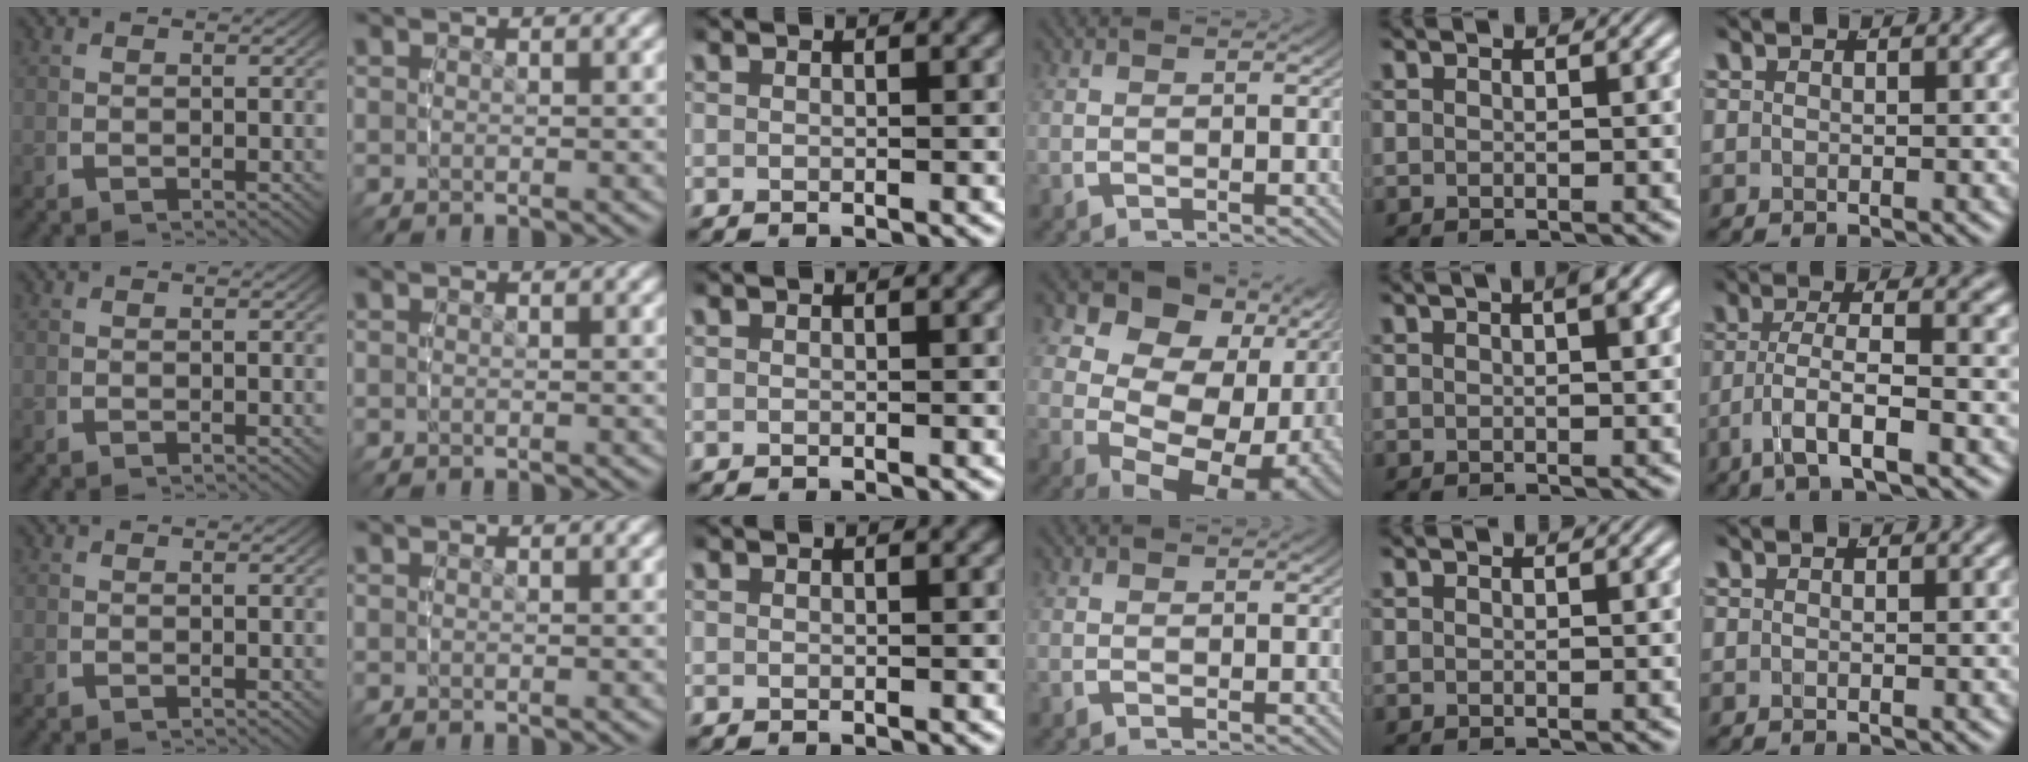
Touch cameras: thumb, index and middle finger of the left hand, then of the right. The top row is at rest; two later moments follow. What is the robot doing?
{"motion": "lift_and_place", "object": "sponge"}